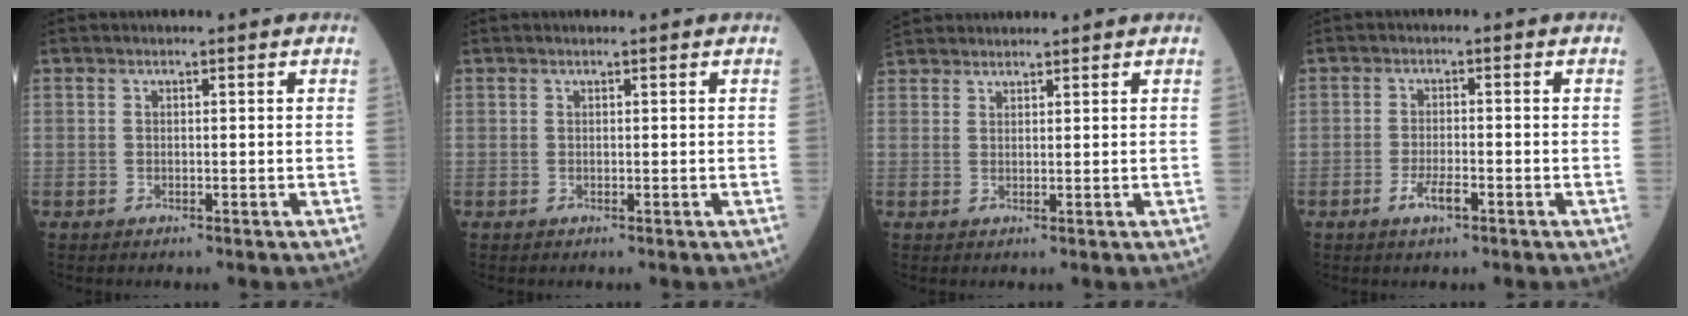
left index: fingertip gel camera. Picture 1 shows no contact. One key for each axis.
{"total": 0.0}
{"total": 5.0, "fx": 4.7, "fy": 1.3, "fz": 0.9, "tx": -0.018, "ty": 0.036, "tz": 0.086}
{"total": 3.1, "fx": -1.9, "fy": 0.7, "fz": 2.4, "tx": -0.051, "ty": -0.001, "tz": -0.035}